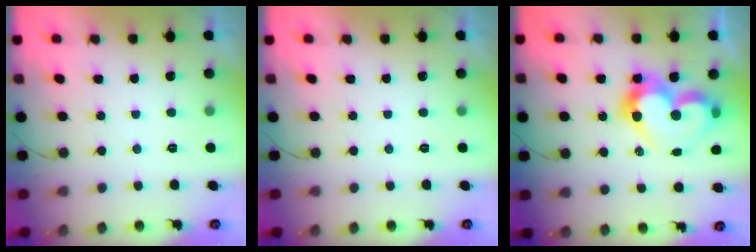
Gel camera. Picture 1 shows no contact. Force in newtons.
{"total": 0.0}
{"total": 16.7, "press": 16.4, "slide": 3.3}